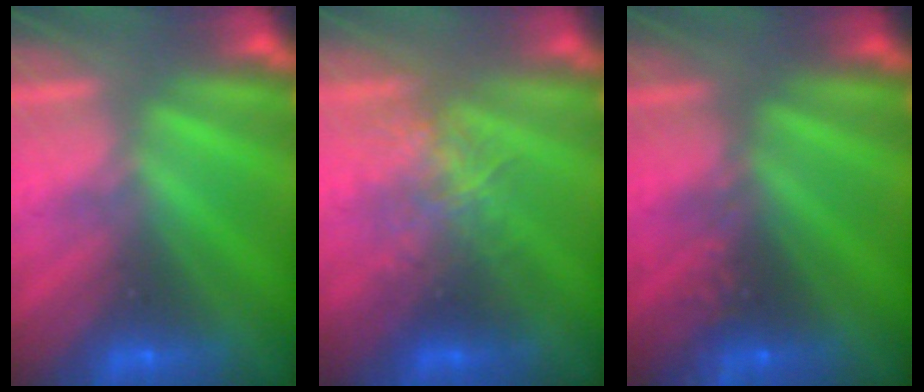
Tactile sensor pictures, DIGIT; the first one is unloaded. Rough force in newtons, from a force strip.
{"total": 2.6}
{"total": 2.4}